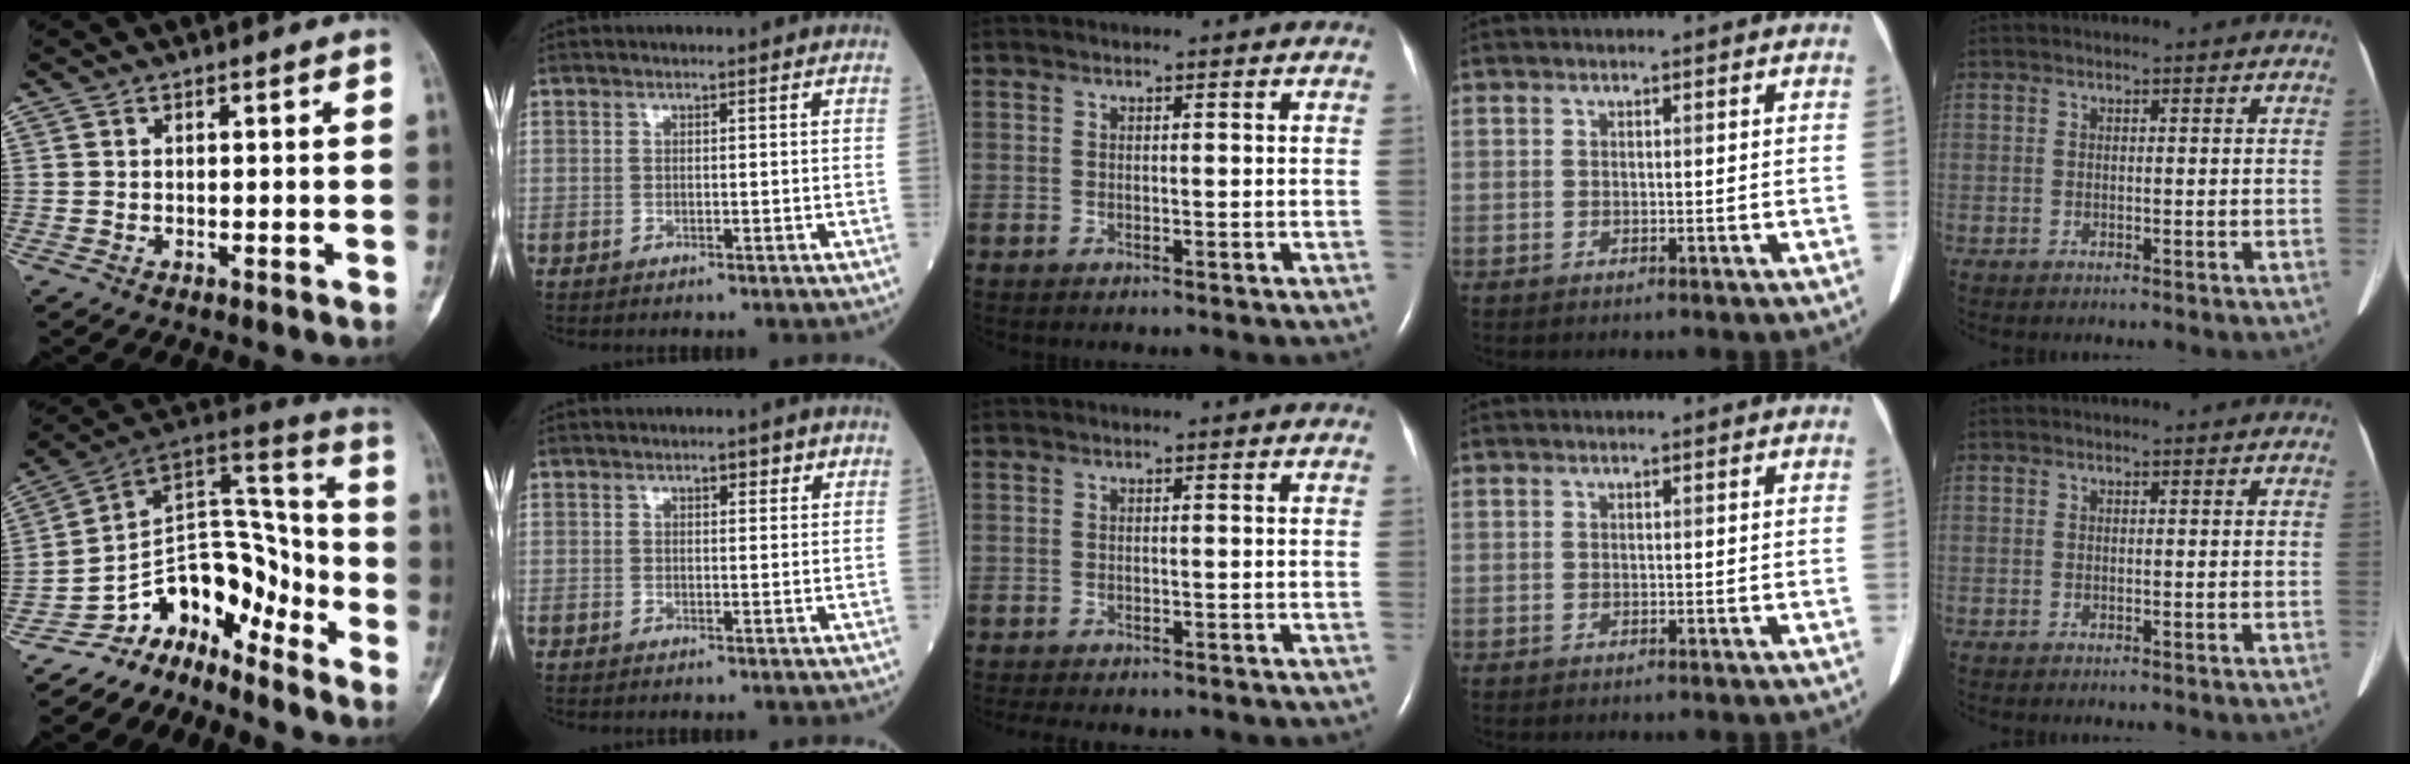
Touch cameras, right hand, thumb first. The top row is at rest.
{"thumb": {"total": 13.7, "force": [-10.8, 7.4, 4.1], "torque": [-0.008, 0.145, -0.194]}, "index": {"total": 2.1, "force": [1.3, 0.9, 1.5], "torque": [-0.020, 0.004, 0.016]}, "middle": {"total": 8.0, "force": [-6.7, 2.6, 3.4], "torque": [-0.043, 0.001, -0.073]}}